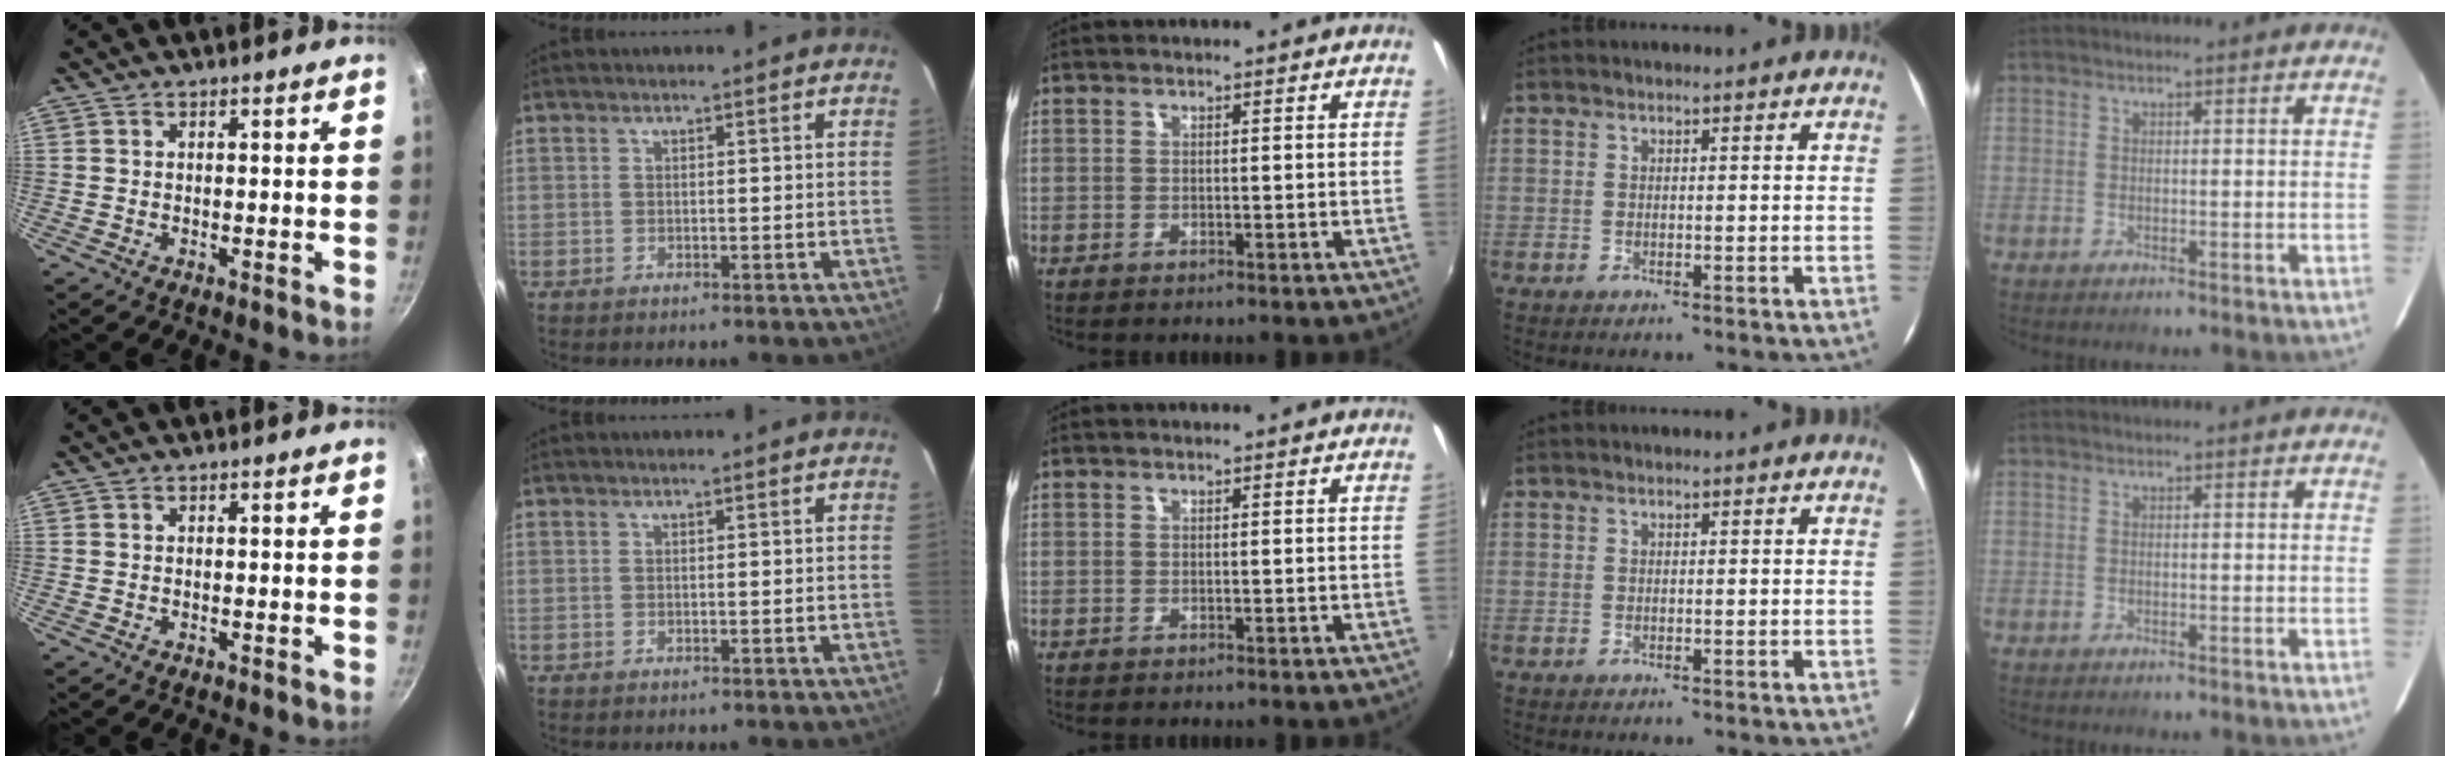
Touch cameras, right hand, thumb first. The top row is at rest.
{}